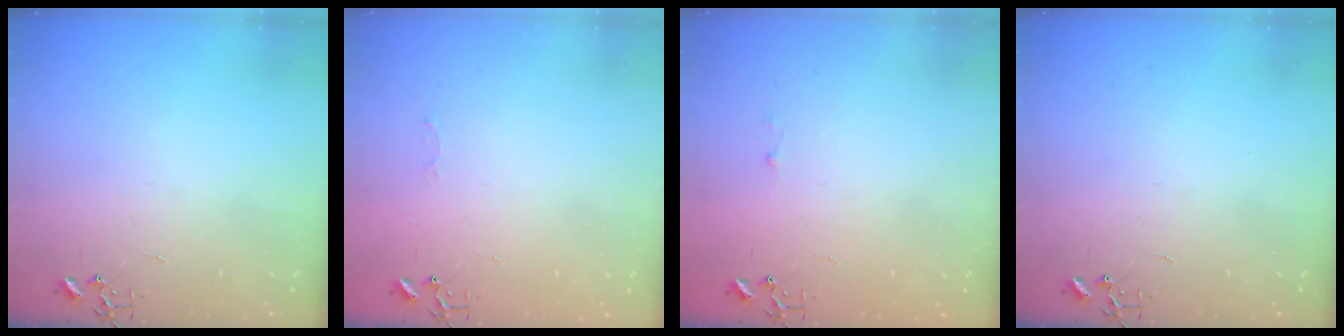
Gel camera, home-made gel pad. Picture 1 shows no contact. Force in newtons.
{"total": 2.5, "press": 2.5, "slide": 0.4}
{"total": 1.8, "press": 1.8, "slide": 0.2}
{"total": 0.0}